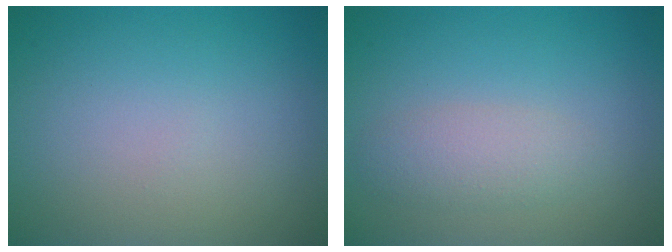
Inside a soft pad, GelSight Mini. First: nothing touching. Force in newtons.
{"total": 2.3, "press": 2.3, "slide": 0.1}